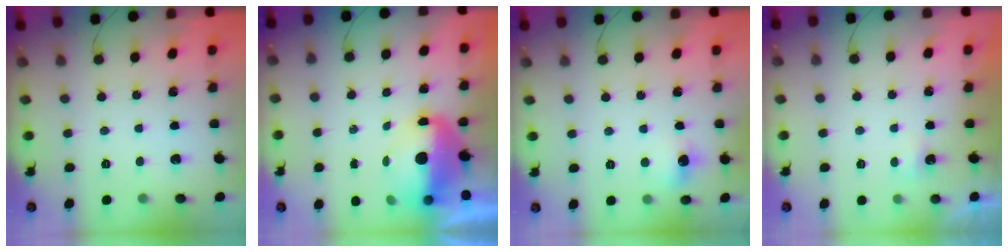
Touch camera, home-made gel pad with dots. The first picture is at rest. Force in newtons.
{"total": 13.4, "press": 9.2, "slide": 9.8}
{"total": 7.0, "press": 6.8, "slide": 1.6}
{"total": 1.6, "press": 1.5, "slide": 0.6}